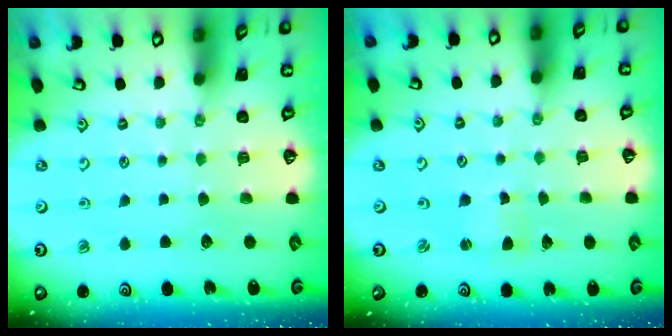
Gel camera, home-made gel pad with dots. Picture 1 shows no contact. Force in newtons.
{"total": 1.3, "press": 1.2, "slide": 0.2}